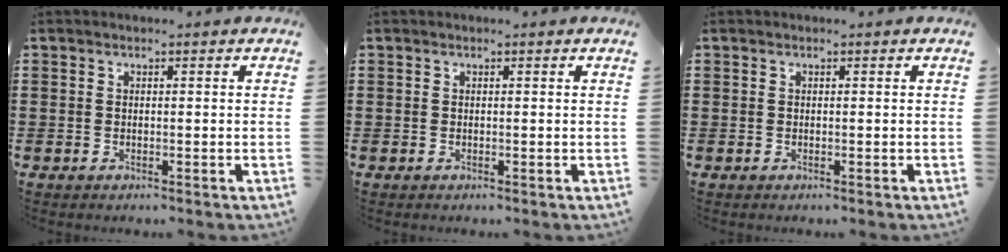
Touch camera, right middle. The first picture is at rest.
{"total": 0.0}
{"total": 0.0}